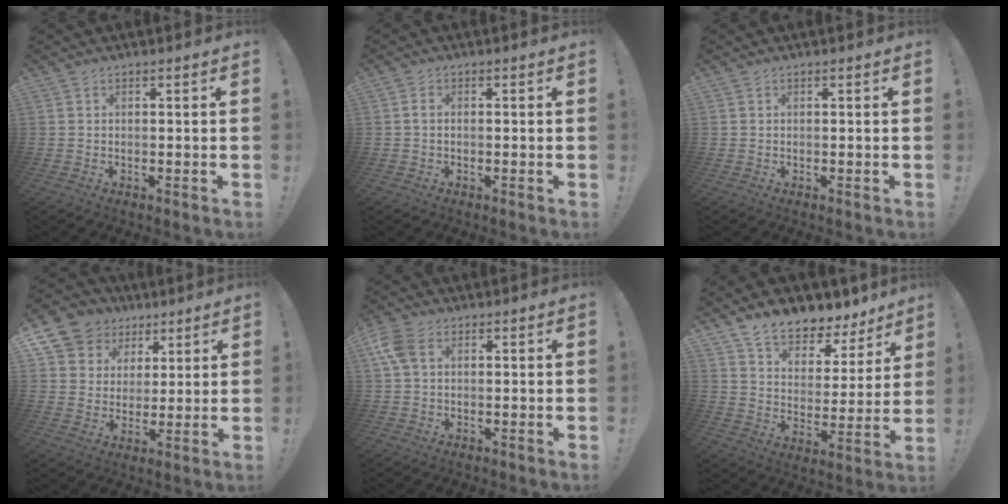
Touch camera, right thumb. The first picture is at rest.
{"total": 0.8, "force": [-0.2, 0.5, 0.6], "torque": [-0.011, 0.005, -0.004]}
{"total": 0.0}
{"total": 10.9, "force": [5.7, 8.9, 2.6], "torque": [-0.034, -0.044, 0.115]}
{"total": 6.5, "force": [2.2, 4.3, 4.4], "torque": [-0.091, 0.002, 0.043]}
{"total": 9.9, "force": [8.7, 3.7, 2.7], "torque": [-0.050, -0.078, 0.158]}